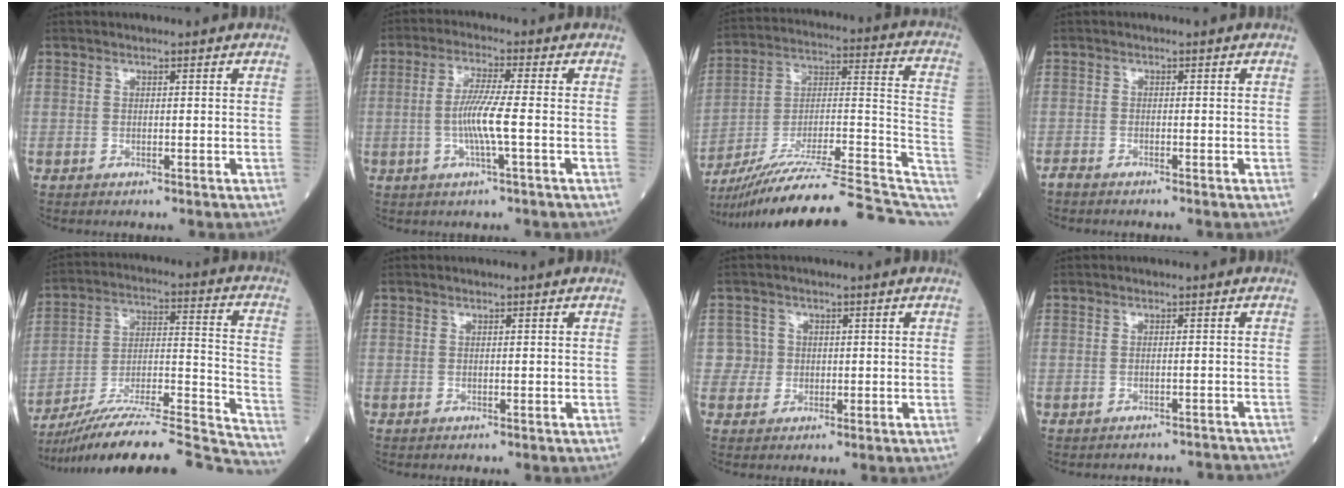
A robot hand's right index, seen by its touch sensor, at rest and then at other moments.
{"total": 6.3, "force": [-1.0, -0.3, 6.2], "torque": [-0.127, -0.002, -0.019]}
{"total": 27.4, "force": [-22.5, 2.1, 15.5], "torque": [-0.190, 0.010, -0.340]}
{"total": 1.7, "force": [-1.5, -0.1, 0.7], "torque": [-0.017, -0.002, -0.024]}
{"total": 27.6, "force": [-25.5, -0.1, 10.4], "torque": [-0.114, -0.007, -0.383]}
{"total": 0.0}
{"total": 2.7, "force": [0.2, 2.6, -0.4], "torque": [0.020, 0.008, 0.001]}
{"total": 6.1, "force": [-6.0, 0.8, 0.5], "torque": [-0.002, 0.008, -0.059]}